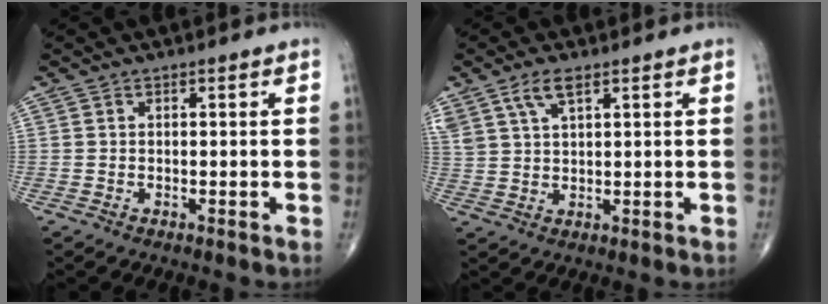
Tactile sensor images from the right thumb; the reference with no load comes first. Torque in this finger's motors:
{"motor_torque": [-0.29, 0.24, 0.86, 0.55, 0.05]}